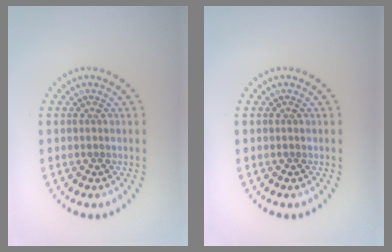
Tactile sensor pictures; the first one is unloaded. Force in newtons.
{"total": 0.0}